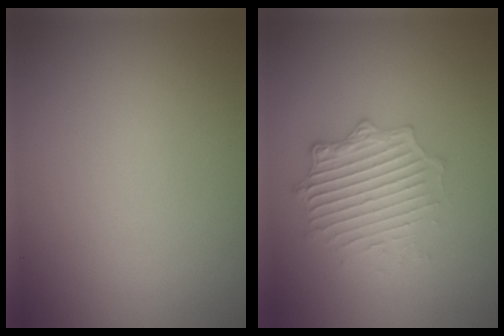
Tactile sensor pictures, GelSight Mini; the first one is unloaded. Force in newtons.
{"total": 3.7, "press": 3.2, "slide": 1.7}